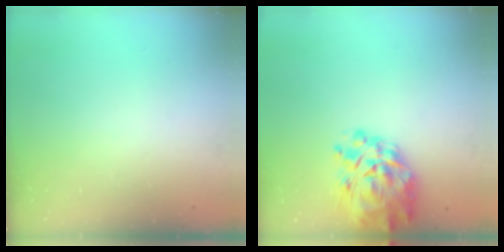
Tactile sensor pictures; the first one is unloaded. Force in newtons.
{"total": 14.4, "press": 13.3, "slide": 5.5}